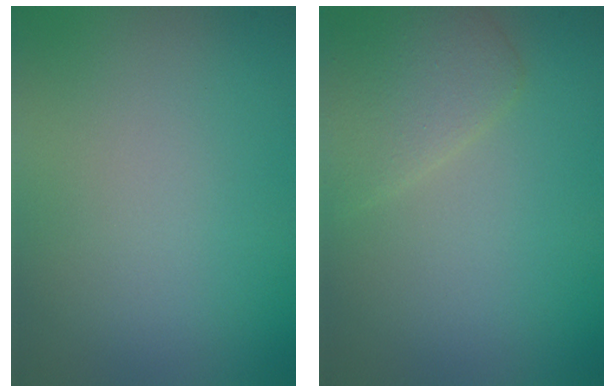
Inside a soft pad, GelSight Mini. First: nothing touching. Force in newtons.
{"total": 2.7, "press": 2.7, "slide": 0.1}